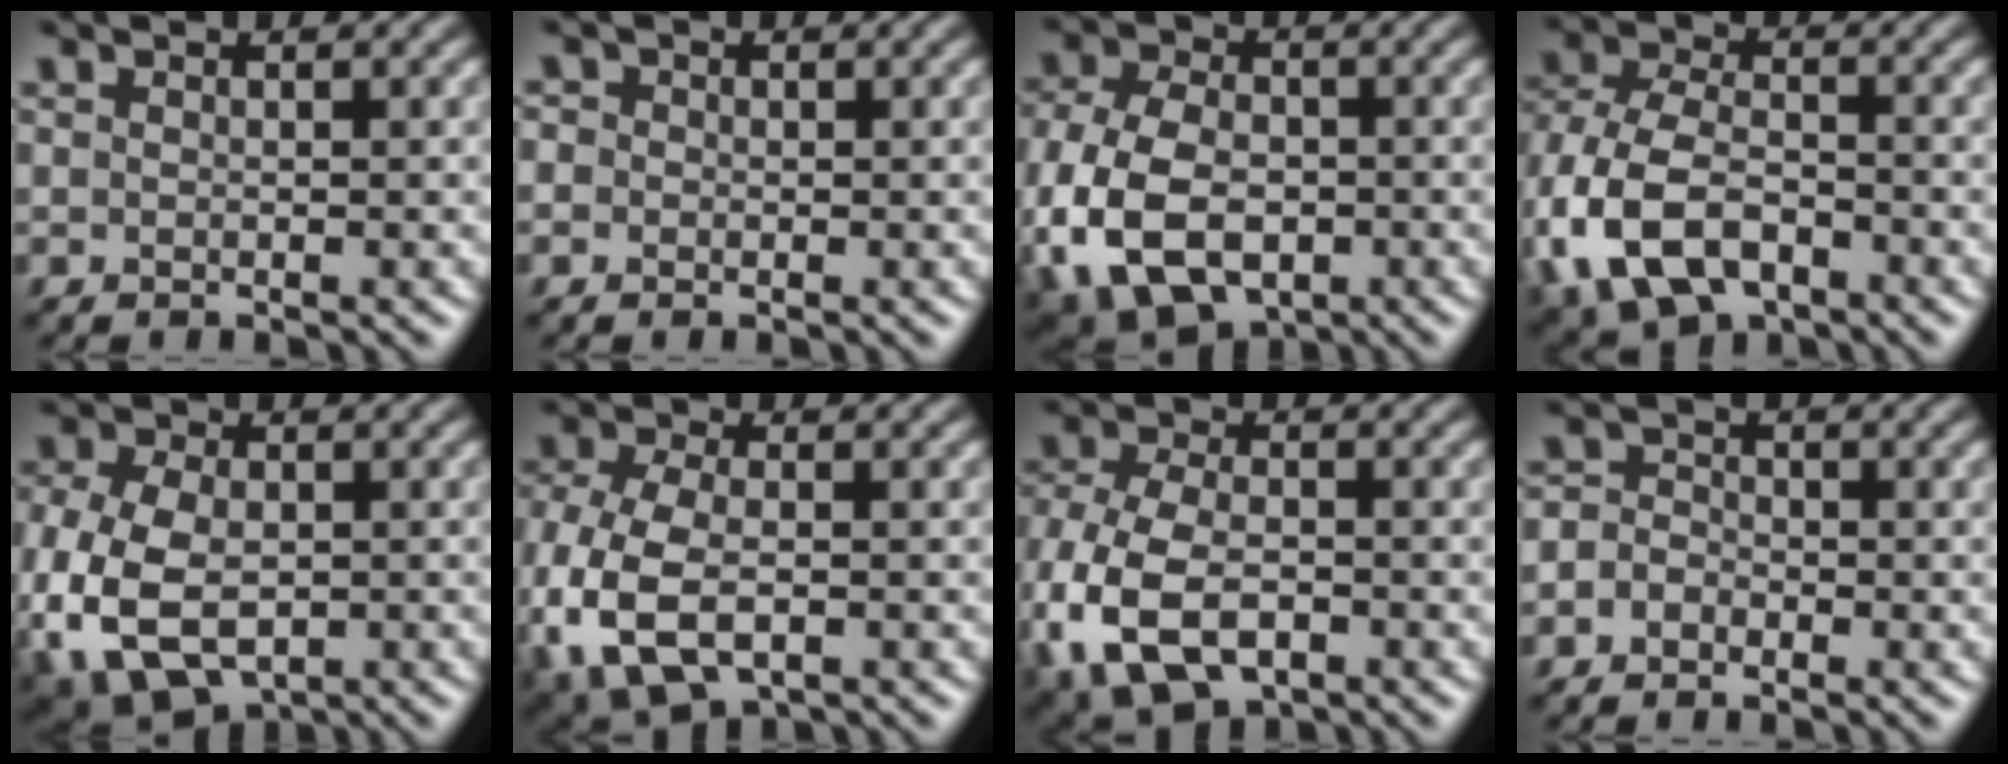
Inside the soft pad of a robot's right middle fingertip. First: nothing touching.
{"total": 1.5, "force": [0.3, 1.4, 0.5], "torque": [-0.001, 0.002, -0.012]}
{"total": 11.7, "force": [-4.0, 7.7, 7.9], "torque": [-0.176, -0.027, -0.065]}
{"total": 10.7, "force": [-4.0, 6.7, 7.3], "torque": [-0.174, -0.008, -0.084]}
{"total": 10.2, "force": [-3.7, 6.4, 7.0], "torque": [-0.159, -0.032, -0.060]}
{"total": 9.3, "force": [-3.2, 5.5, 6.7], "torque": [-0.168, -0.023, -0.058]}
{"total": 9.8, "force": [-3.5, 6.2, 6.8], "torque": [-0.165, -0.018, -0.068]}
{"total": 2.0, "force": [-0.8, 1.7, 0.8], "torque": [0.001, 0.009, -0.026]}